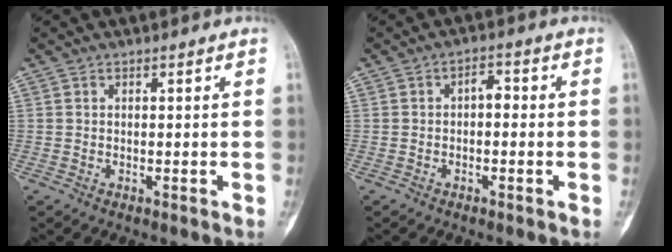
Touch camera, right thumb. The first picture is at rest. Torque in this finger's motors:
{"motor_torque": [1.72, 2.12, 0.23, -0.38, 0.08]}